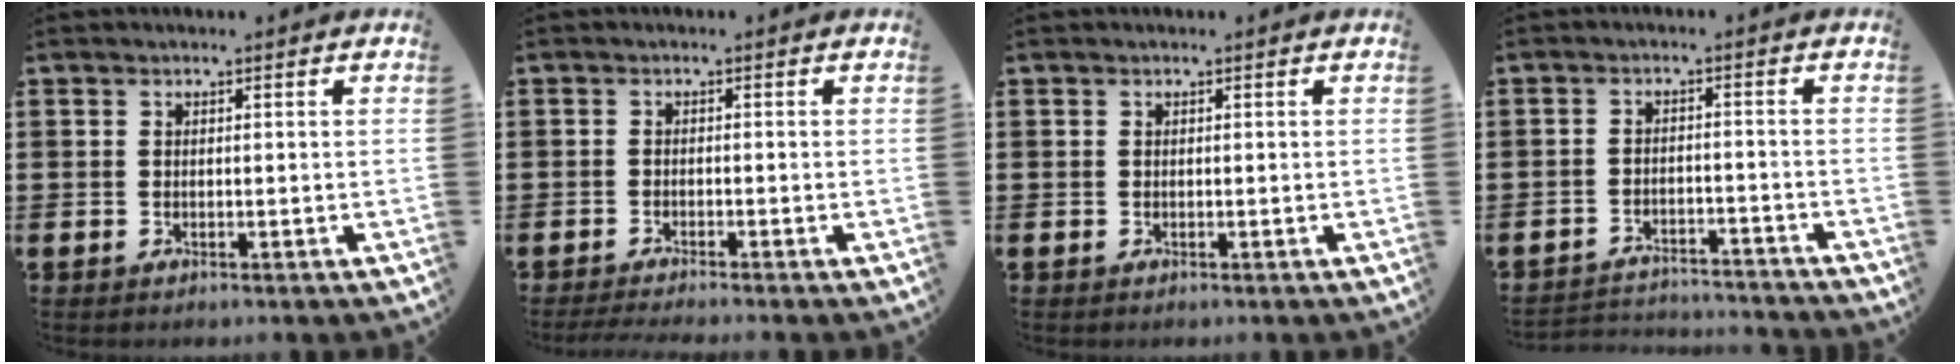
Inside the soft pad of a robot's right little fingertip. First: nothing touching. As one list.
[{"total": 1.2, "force": [-1.0, -0.1, 0.6], "torque": [-0.009, 0.000, -0.019]}, {"total": 0.0}, {"total": 2.8, "force": [-2.8, 0.2, -0.1], "torque": [-0.006, 0.002, -0.060]}]